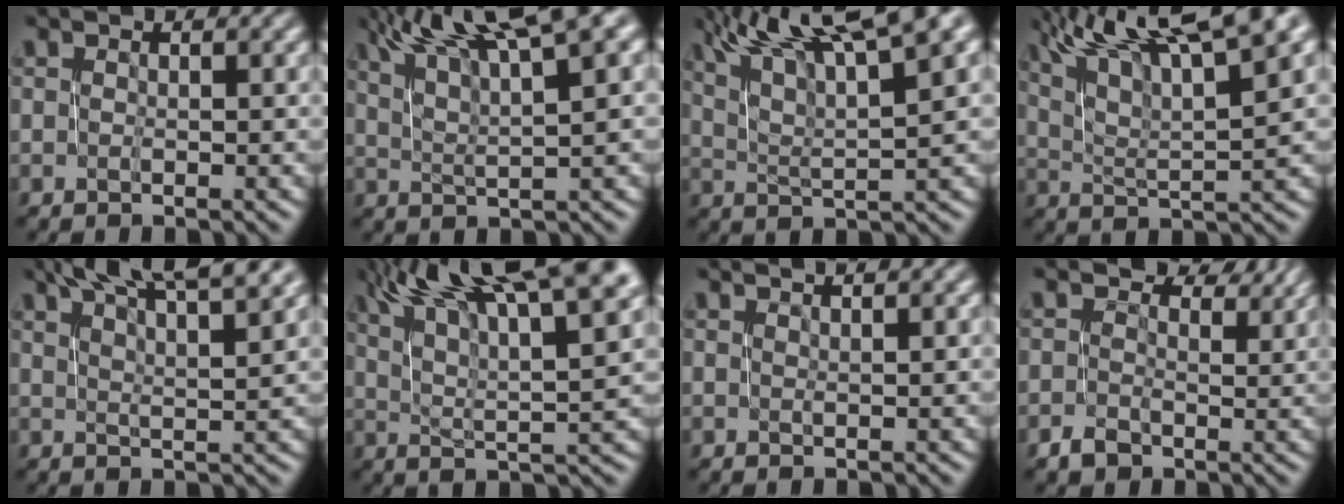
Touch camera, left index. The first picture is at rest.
{"total": 9.5, "force": [6.1, 1.9, 7.1], "torque": [-0.103, 0.032, 0.102]}
{"total": 10.7, "force": [6.8, 2.3, 7.9], "torque": [-0.132, 0.029, 0.115]}
{"total": 12.5, "force": [7.8, 3.0, 9.3], "torque": [-0.160, 0.031, 0.122]}
{"total": 10.3, "force": [7.6, 2.2, 6.6], "torque": [-0.075, 0.027, 0.081]}
{"total": 14.4, "force": [7.9, 4.5, 11.2], "torque": [-0.177, 0.034, 0.124]}
{"total": 1.2, "force": [0.9, 0.2, 0.8], "torque": [-0.006, 0.005, 0.005]}
{"total": 3.9, "force": [1.0, 3.1, 2.1], "torque": [-0.026, 0.005, 0.011]}